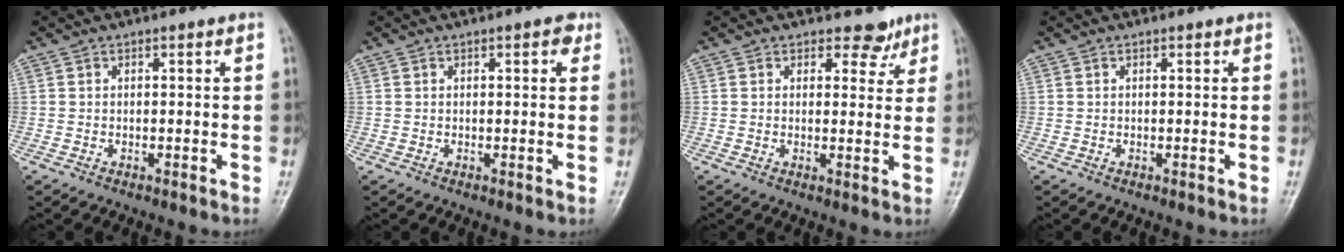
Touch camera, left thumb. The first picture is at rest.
{"total": 2.1, "force": [1.0, 1.0, 1.5], "torque": [-0.011, 0.000, 0.009]}
{"total": 3.8, "force": [2.9, 2.3, 0.6], "torque": [0.018, -0.018, 0.034]}
{"total": 0.0}